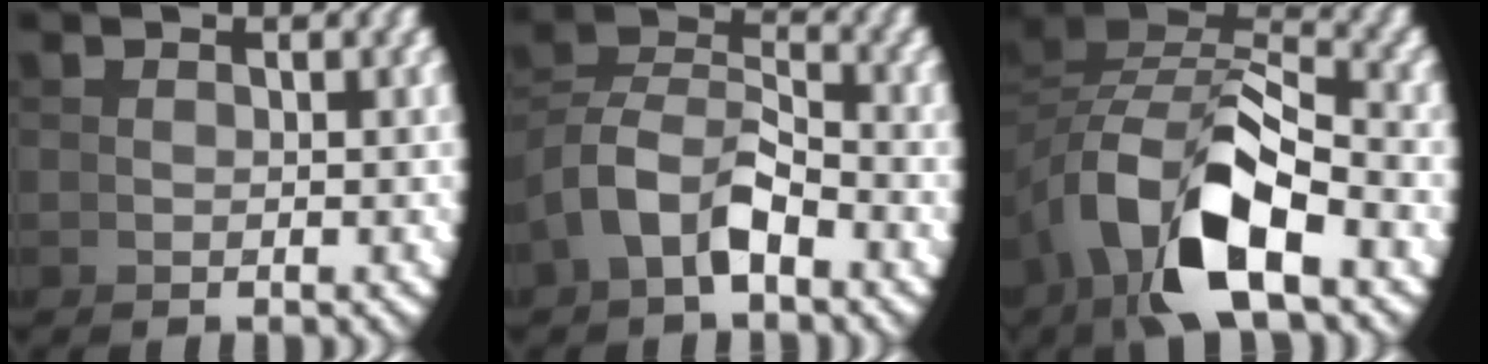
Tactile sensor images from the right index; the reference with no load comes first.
{"total": 5.3, "force": [-0.5, 4.4, 2.9], "torque": [-0.051, 0.002, -0.024]}
{"total": 10.8, "force": [-0.9, 7.0, 8.2], "torque": [-0.162, -0.019, -0.007]}